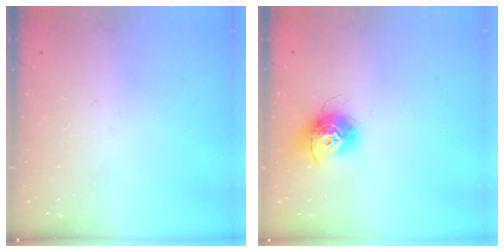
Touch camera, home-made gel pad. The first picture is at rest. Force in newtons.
{"total": 12.1, "press": 12.1, "slide": 0.8}